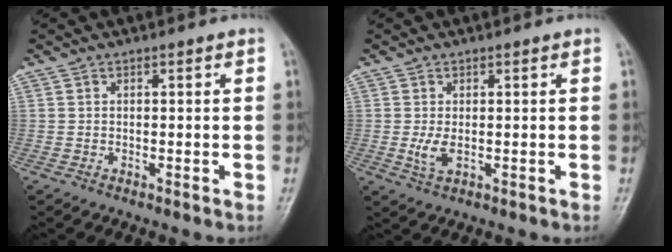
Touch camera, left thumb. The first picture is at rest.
{"total": 3.0, "force": [-0.1, 1.5, 2.6], "torque": [-0.048, -0.004, 0.007]}